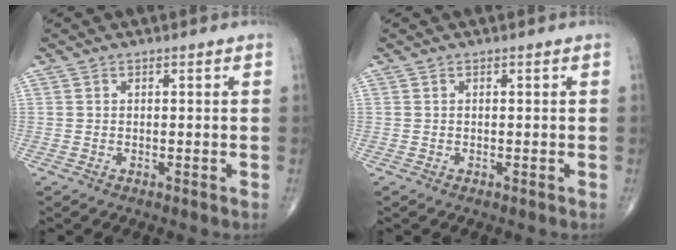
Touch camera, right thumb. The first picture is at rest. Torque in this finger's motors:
{"motor_torque": [0.00, 0.00, -0.01, 0.01, 0.00]}